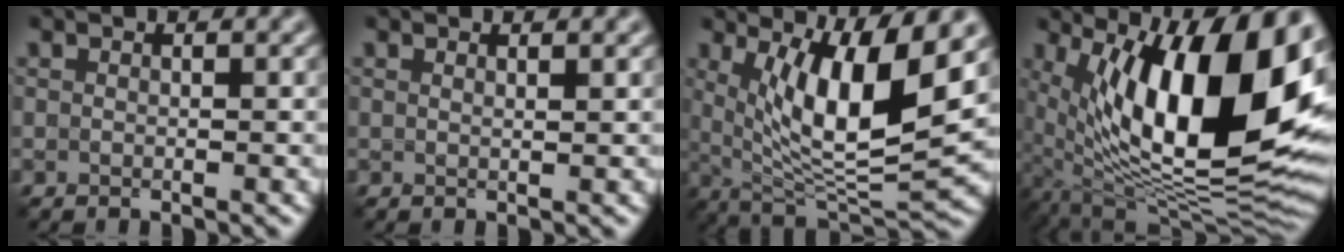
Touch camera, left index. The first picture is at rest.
{"total": 0.7, "force": [0.6, 0.0, 0.3], "torque": [-0.001, 0.001, 0.010]}
{"total": 10.2, "force": [3.1, 2.8, 9.4], "torque": [-0.151, -0.015, 0.059]}
{"total": 17.5, "force": [4.3, 7.1, 15.4], "torque": [-0.242, 0.007, 0.072]}